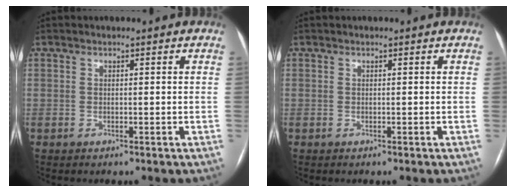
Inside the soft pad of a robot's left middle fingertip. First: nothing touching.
{"total": 0.0}